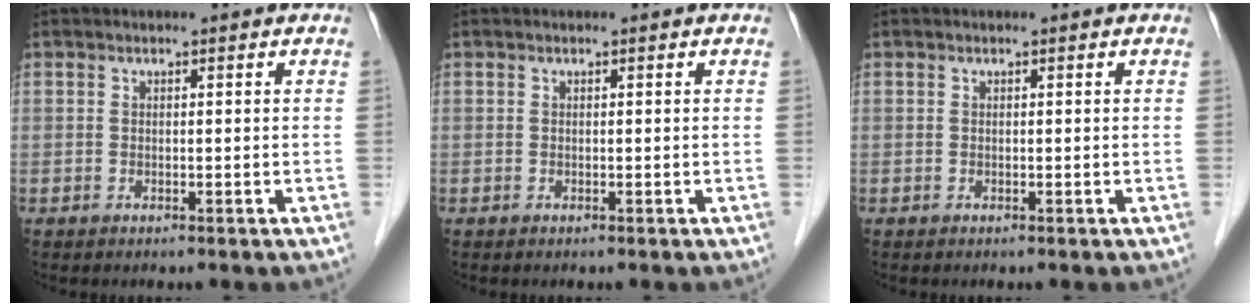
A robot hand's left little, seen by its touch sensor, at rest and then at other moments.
{"total": 0.0}
{"total": 0.0}